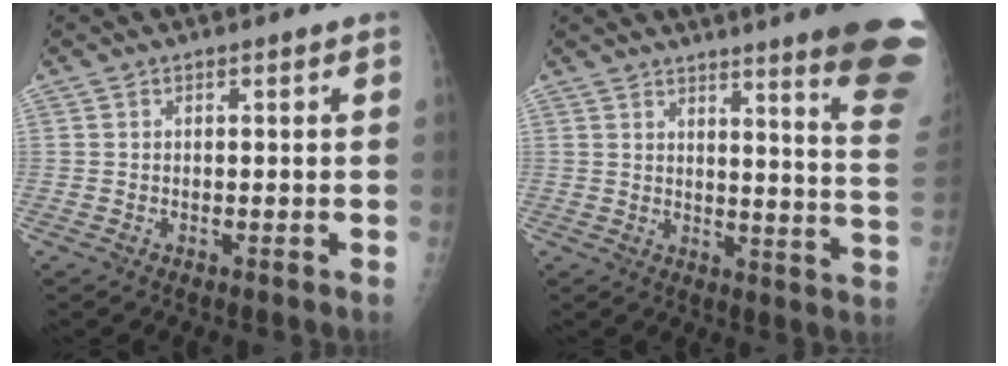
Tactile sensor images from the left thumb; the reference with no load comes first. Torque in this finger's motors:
{"motor_torque": [3.58, 1.42, 1.35, -1.42, 0.10]}